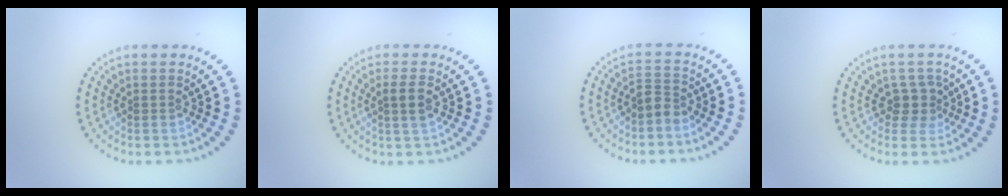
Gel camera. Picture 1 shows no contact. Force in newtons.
{"total": 1.7, "press": 1.5, "slide": 0.7}
{"total": 1.7, "press": 1.3, "slide": 1.1}
{"total": 2.1, "press": 1.6, "slide": 1.4}